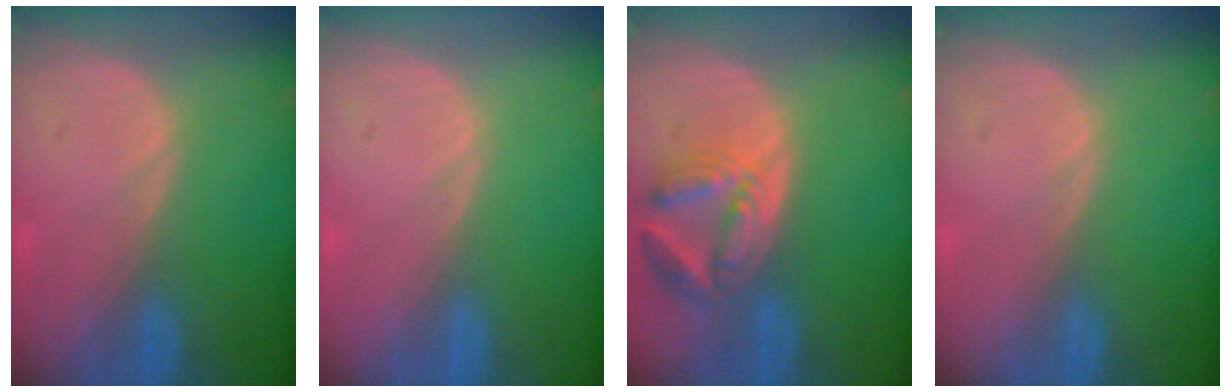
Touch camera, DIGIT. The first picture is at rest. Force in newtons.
{"total": 0.0}
{"total": 7.8, "press": 6.9, "slide": 3.6}
{"total": 0.0}